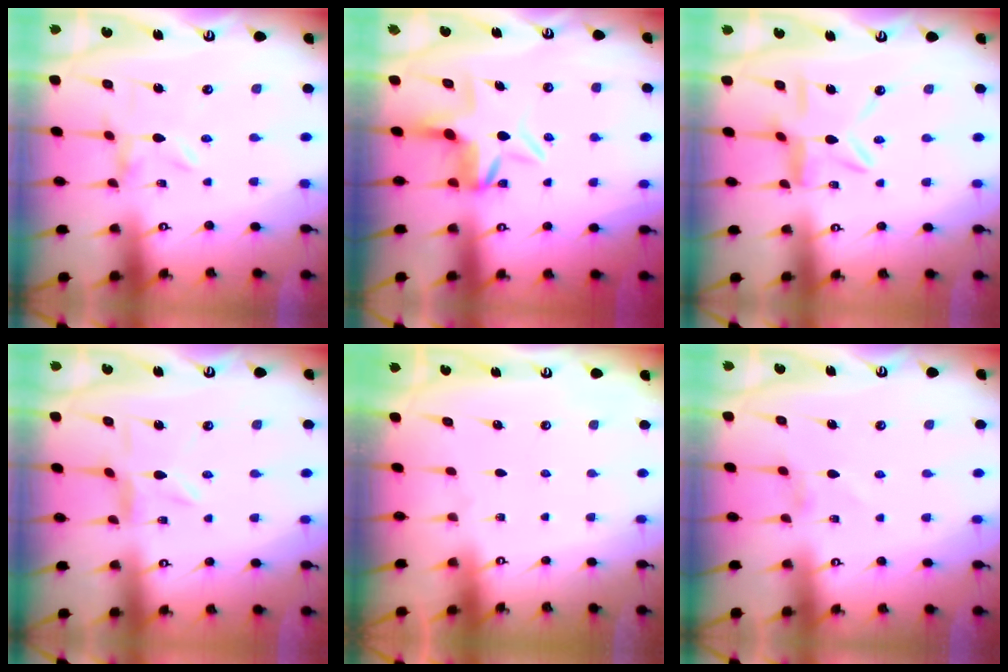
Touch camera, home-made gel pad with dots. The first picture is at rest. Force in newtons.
{"total": 6.0, "press": 5.9, "slide": 0.8}
{"total": 9.4, "press": 9.4, "slide": 0.8}
{"total": 2.1, "press": 2.1, "slide": 0.3}
{"total": 0.0}
{"total": 2.1, "press": 2.1, "slide": 0.4}